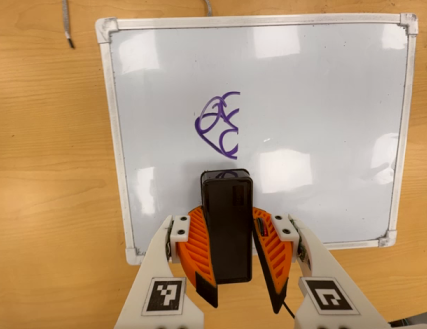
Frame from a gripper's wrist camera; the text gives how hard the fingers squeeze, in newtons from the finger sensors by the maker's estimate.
{"total": 10.1, "left": 9.9, "right": 10.4}